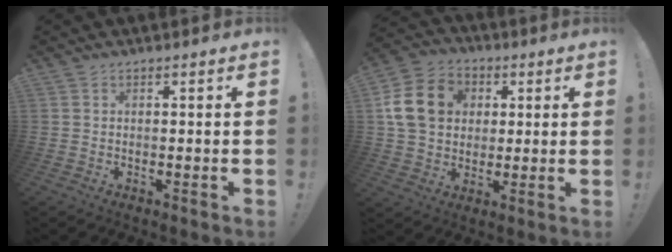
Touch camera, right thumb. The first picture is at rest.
{"total": 15.7, "force": [3.3, 12.9, 8.4], "torque": [-0.151, 0.006, 0.071]}